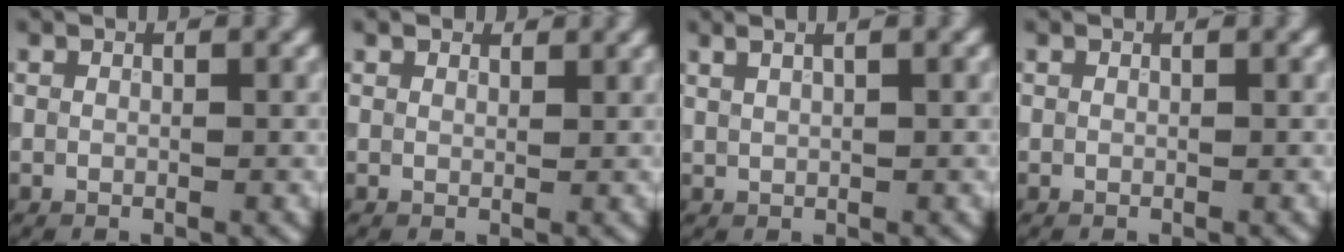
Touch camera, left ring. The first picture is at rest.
{"total": 1.4, "force": [1.2, 0.6, 0.3], "torque": [-0.009, 0.000, 0.013]}
{"total": 3.9, "force": [2.3, 1.7, 2.6], "torque": [-0.022, 0.026, 0.013]}
{"total": 0.0}